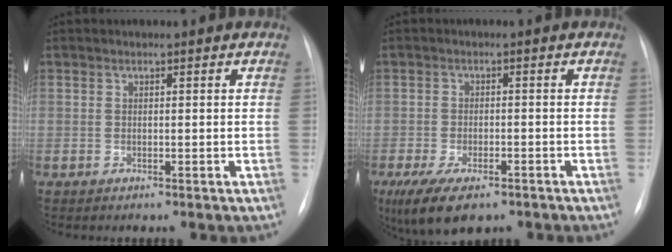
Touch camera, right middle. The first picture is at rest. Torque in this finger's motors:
{"motor_torque": [1.26, -0.87, 0.19, 0.11]}